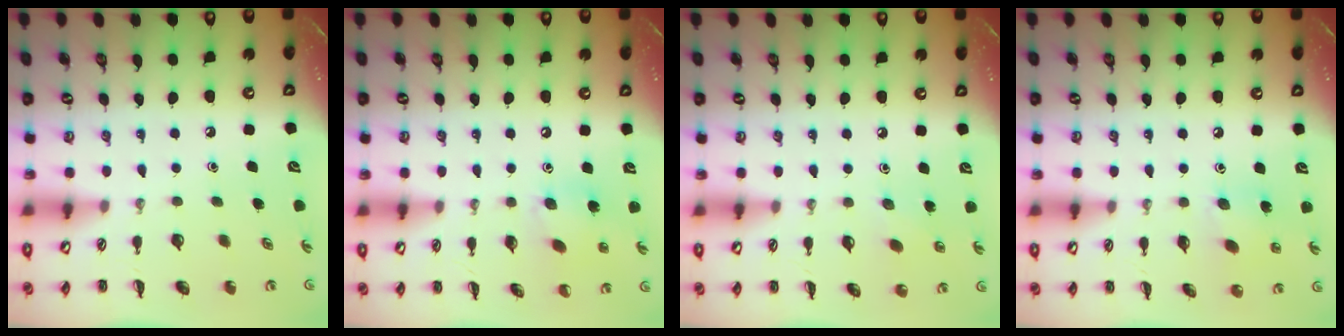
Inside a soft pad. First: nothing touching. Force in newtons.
{"total": 7.6, "press": 7.4, "slide": 1.9}
{"total": 2.6, "press": 2.5, "slide": 0.9}
{"total": 3.9, "press": 3.8, "slide": 0.9}